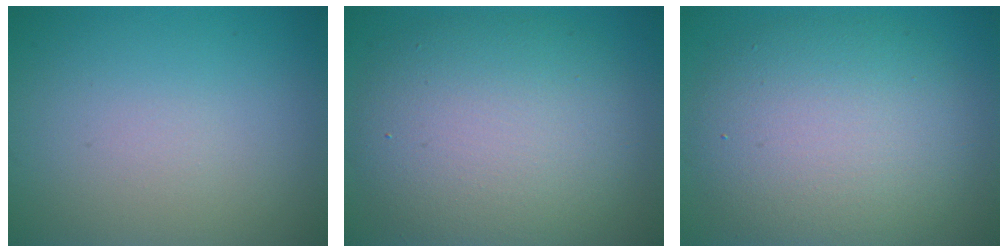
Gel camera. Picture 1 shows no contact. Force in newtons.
{"total": 9.2, "press": 9.1, "slide": 0.8}
{"total": 8.5, "press": 8.5, "slide": 0.3}